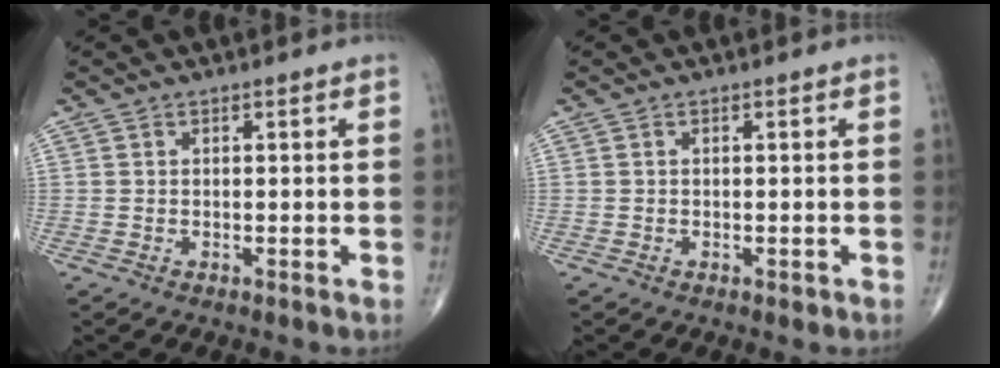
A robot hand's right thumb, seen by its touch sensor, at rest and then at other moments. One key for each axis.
{"total": 0.6, "fx": -0.2, "fy": 0.3, "fz": 0.4, "tx": -0.005, "ty": -0.001, "tz": -0.003}